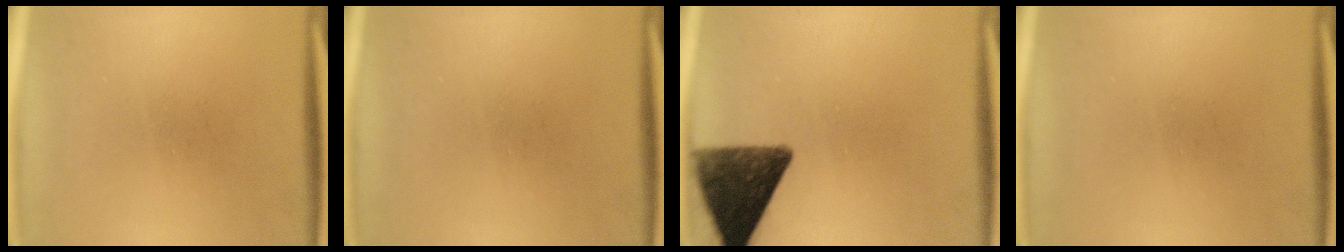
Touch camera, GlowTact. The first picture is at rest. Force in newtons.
{"total": 0.0}
{"total": 12.2}
{"total": 0.0}